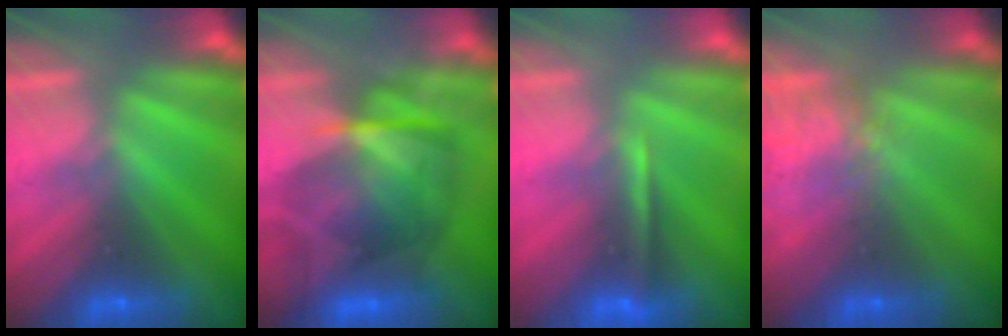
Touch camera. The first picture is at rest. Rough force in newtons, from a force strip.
{"total": 7.5}
{"total": 1.3}
{"total": 4.9}